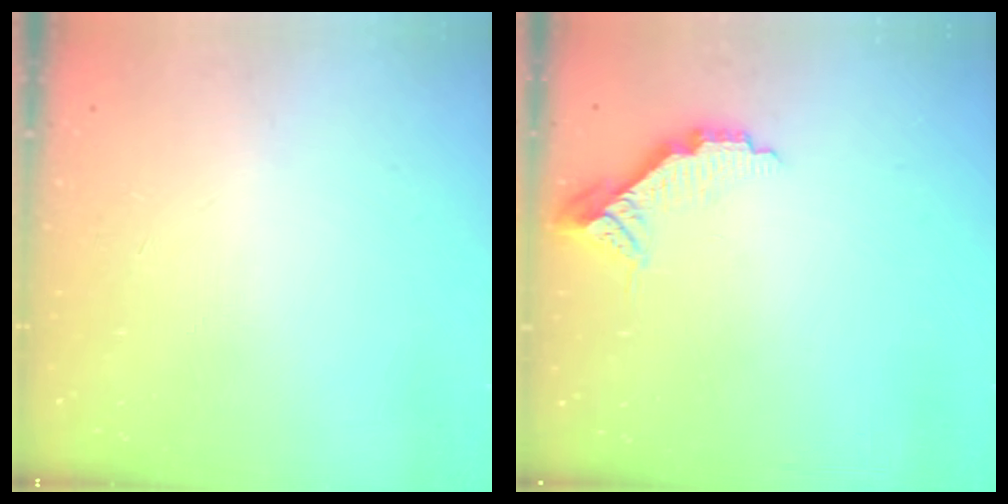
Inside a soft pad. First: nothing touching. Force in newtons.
{"total": 8.7, "press": 8.7, "slide": 0.4}